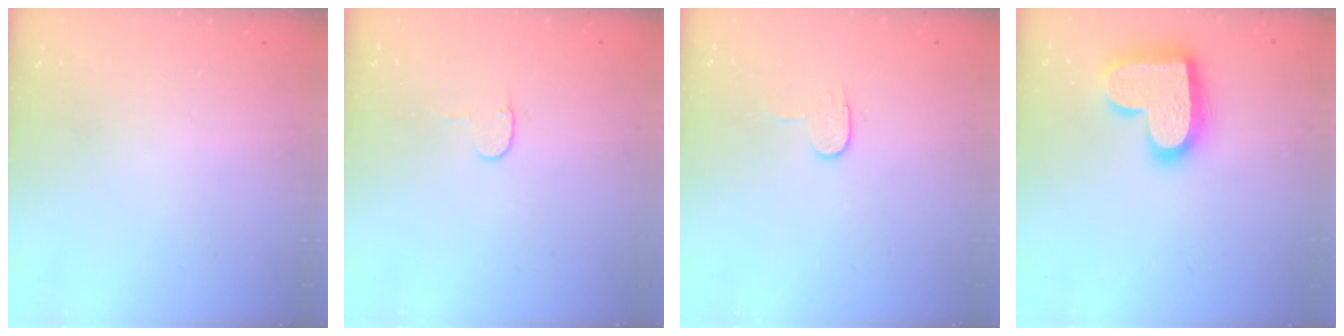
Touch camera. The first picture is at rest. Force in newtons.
{"total": 3.8, "press": 3.8, "slide": 0.4}
{"total": 6.2, "press": 6.2, "slide": 0.5}
{"total": 19.6, "press": 19.5, "slide": 1.3}